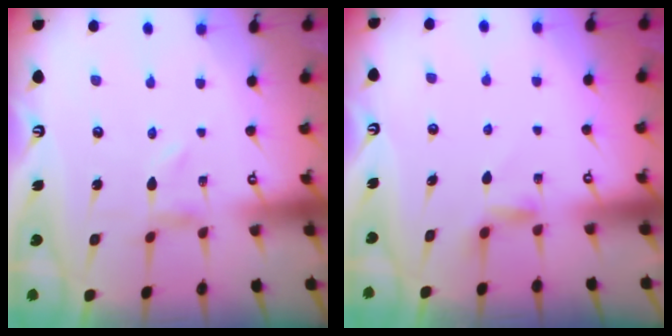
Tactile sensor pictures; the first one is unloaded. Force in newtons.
{"total": 3.3, "press": 3.3, "slide": 0.3}